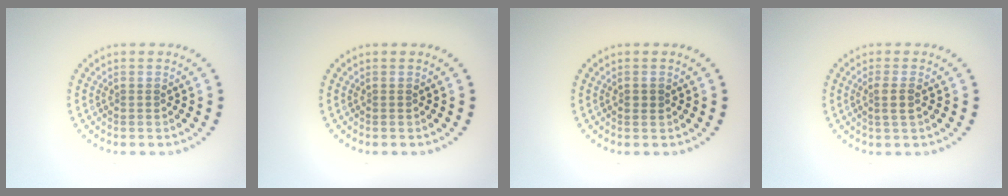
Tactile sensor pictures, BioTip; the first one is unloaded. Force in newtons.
{"total": 0.0}
{"total": 0.8, "press": 0.7, "slide": 0.2}
{"total": 1.6, "press": 1.3, "slide": 0.9}